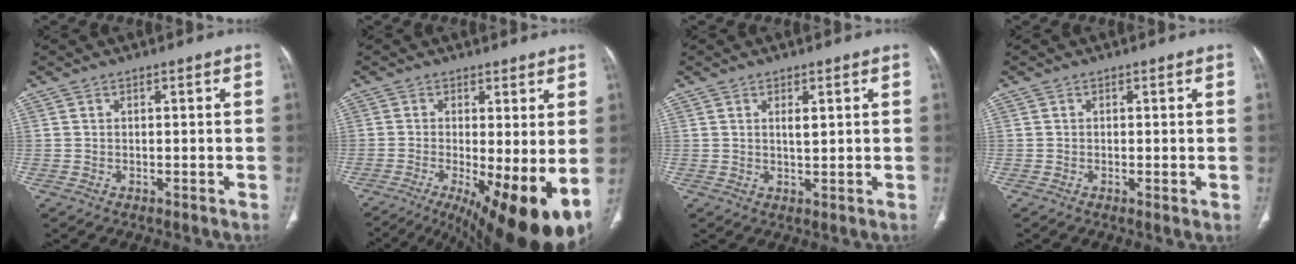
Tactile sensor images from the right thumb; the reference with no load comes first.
{"total": 14.6, "force": [-3.2, 4.3, 13.5], "torque": [-0.186, -0.018, -0.030]}
{"total": 2.2, "force": [0.9, 0.6, 1.9], "torque": [-0.030, -0.009, 0.016]}
{"total": 0.9, "force": [-0.1, 0.2, 0.8], "torque": [-0.019, -0.004, -0.004]}